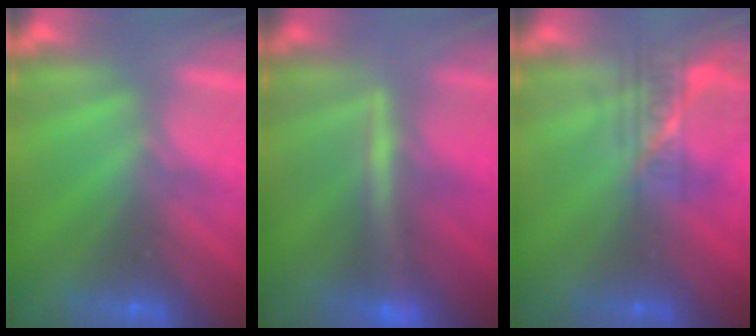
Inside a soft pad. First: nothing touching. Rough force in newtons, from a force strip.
{"total": 2.4}
{"total": 2.3}